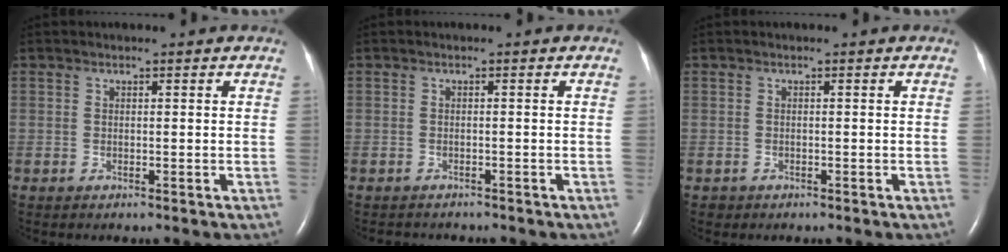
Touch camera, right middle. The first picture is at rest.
{"total": 2.7, "force": [-2.5, 0.9, 0.4], "torque": [-0.009, -0.005, -0.029]}
{"total": 0.6, "force": [-0.4, 0.4, -0.1], "torque": [-0.004, 0.002, -0.007]}